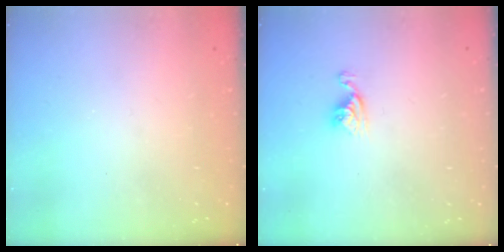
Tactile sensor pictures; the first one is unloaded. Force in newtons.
{"total": 5.5, "press": 5.5, "slide": 0.2}